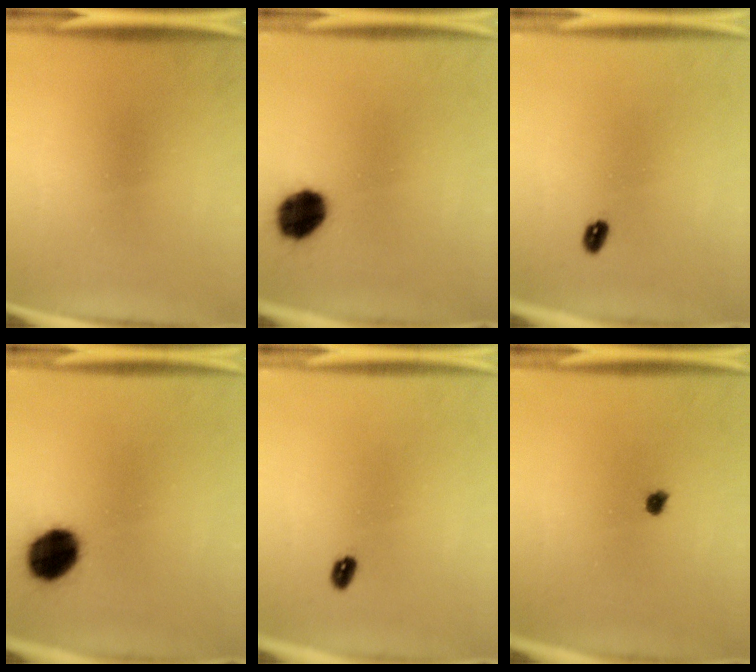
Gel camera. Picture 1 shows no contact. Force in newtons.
{"total": 9.9}
{"total": 1.9}
{"total": 11.8}
{"total": 1.9}
{"total": 1.4}